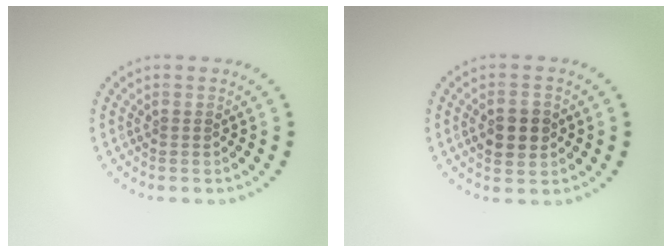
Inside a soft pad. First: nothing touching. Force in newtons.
{"total": 3.8, "press": 3.8, "slide": 0.2}